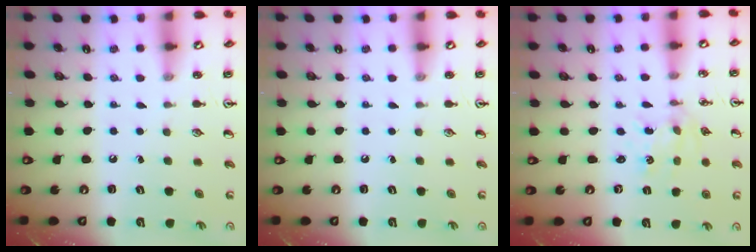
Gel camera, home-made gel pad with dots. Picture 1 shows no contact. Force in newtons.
{"total": 0.0}
{"total": 0.9, "press": 0.8, "slide": 0.2}